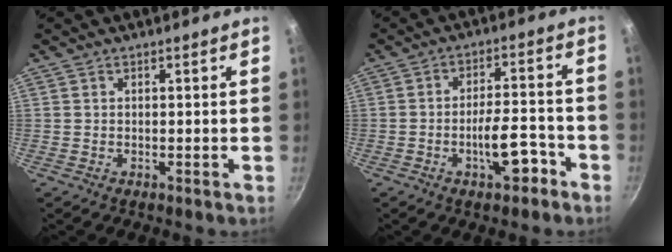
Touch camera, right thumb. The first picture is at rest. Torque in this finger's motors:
{"motor_torque": [3.18, 1.83, 1.67, -1.10, 0.64]}